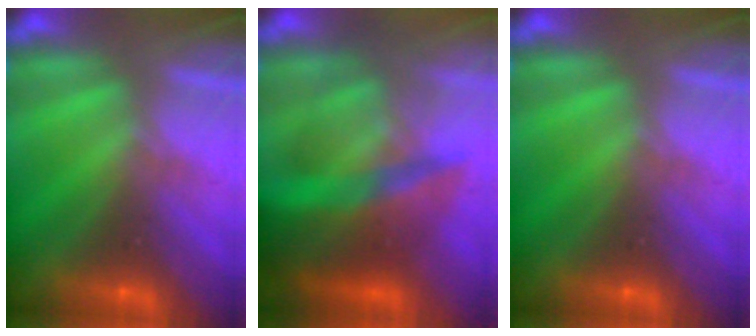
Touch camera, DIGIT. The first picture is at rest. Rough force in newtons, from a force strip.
{"total": 9.5}
{"total": 0.0}